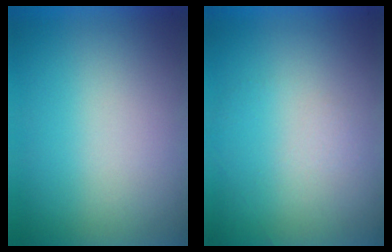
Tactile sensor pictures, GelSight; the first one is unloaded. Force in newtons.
{"total": 1.3}